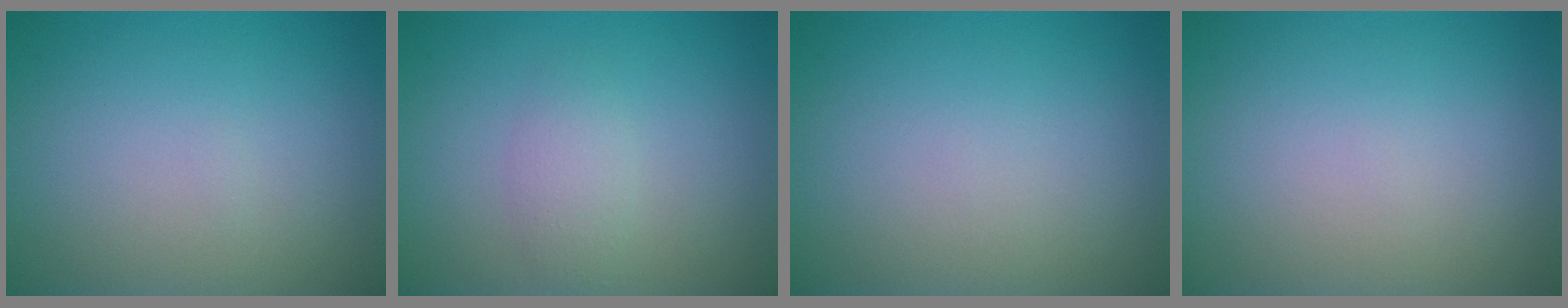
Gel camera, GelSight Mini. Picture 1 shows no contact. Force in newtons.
{"total": 1.7, "press": 1.7, "slide": 0.0}
{"total": 0.0}
{"total": 0.0}